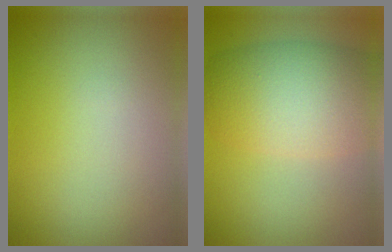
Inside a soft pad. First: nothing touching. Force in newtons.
{"total": 7.9, "press": 7.9, "slide": 0.1}